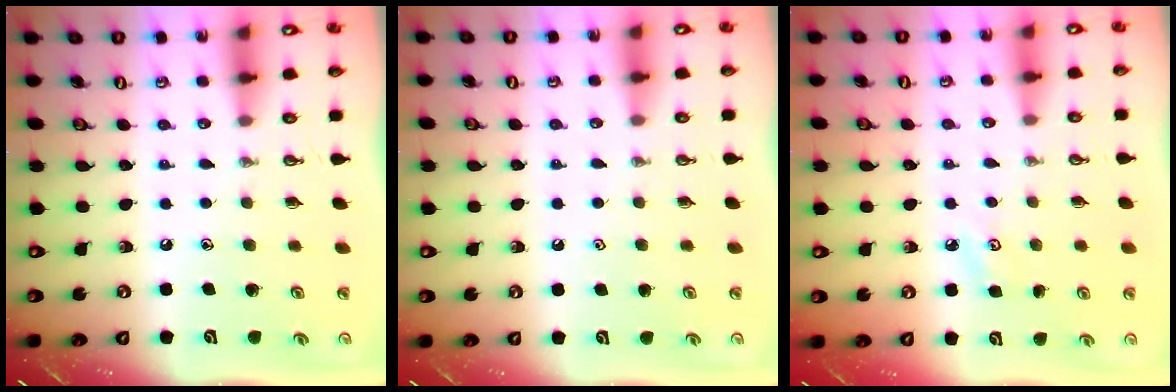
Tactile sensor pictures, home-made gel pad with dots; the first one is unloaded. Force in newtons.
{"total": 0.9, "press": 0.6, "slide": 0.6}
{"total": 4.3, "press": 4.3, "slide": 0.7}